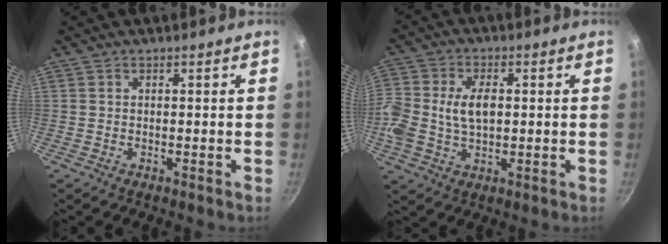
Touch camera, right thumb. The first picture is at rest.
{"total": 11.3, "force": [0.4, 7.4, 8.5], "torque": [-0.175, 0.024, 0.001]}